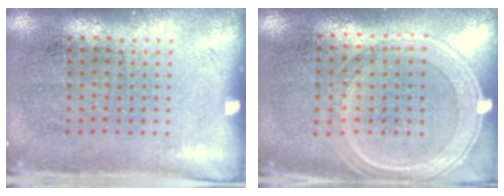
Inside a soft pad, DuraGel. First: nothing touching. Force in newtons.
{"total": 1.2, "press": 1.2, "slide": 0.4}